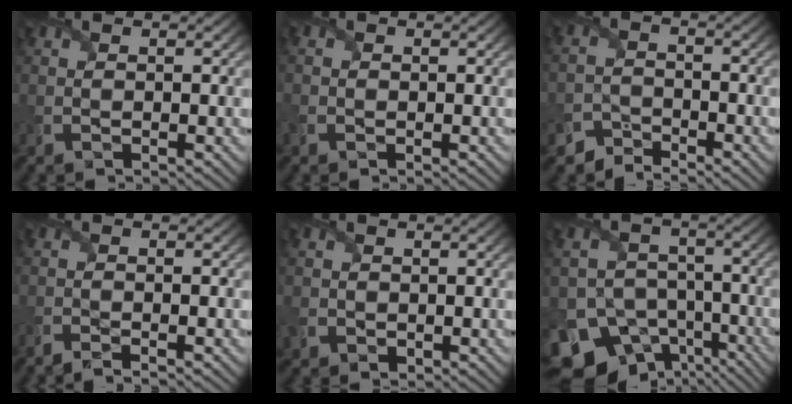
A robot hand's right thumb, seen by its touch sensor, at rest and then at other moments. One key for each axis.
{"total": 1.4, "fx": -0.7, "fy": 1.0, "fz": 0.6, "tx": -0.020, "ty": -0.003, "tz": -0.017}
{"total": 3.0, "fx": -3.0, "fy": 0.6, "fz": 0.1, "tx": 0.001, "ty": 0.003, "tz": -0.068}
{"total": 2.0, "fx": -1.7, "fy": -0.4, "fz": 1.1, "tx": -0.024, "ty": -0.004, "tz": -0.036}
{"total": 2.3, "fx": -0.6, "fy": 2.1, "fz": 0.7, "tx": -0.031, "ty": -0.007, "tz": -0.009}
{"total": 14.2, "fx": -9.0, "fy": 10.0, "fz": 4.3, "tx": -0.112, "ty": -0.046, "tz": -0.146}